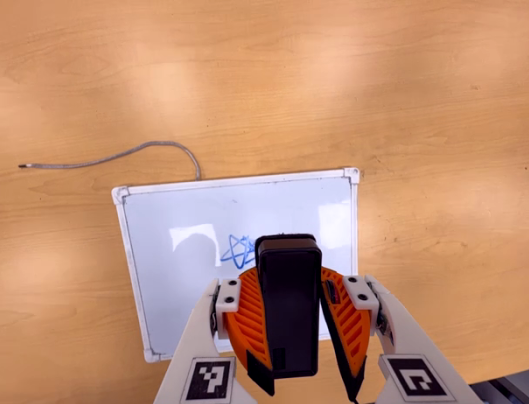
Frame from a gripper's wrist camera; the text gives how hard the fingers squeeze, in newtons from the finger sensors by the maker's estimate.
{"total": 9.5, "left": 9.4, "right": 9.5}